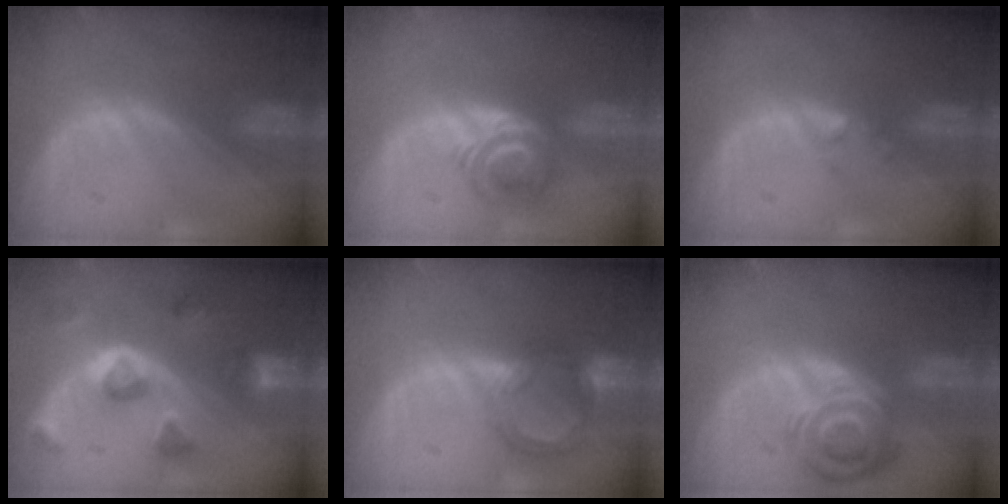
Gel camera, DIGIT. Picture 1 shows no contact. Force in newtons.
{"total": 6.1, "press": 5.2, "slide": 3.3}
{"total": 0.7, "press": 0.6, "slide": 0.4}
{"total": 7.8, "press": 7.0, "slide": 3.5}
{"total": 6.3, "press": 5.8, "slide": 2.4}
{"total": 8.2, "press": 7.3, "slide": 3.8}